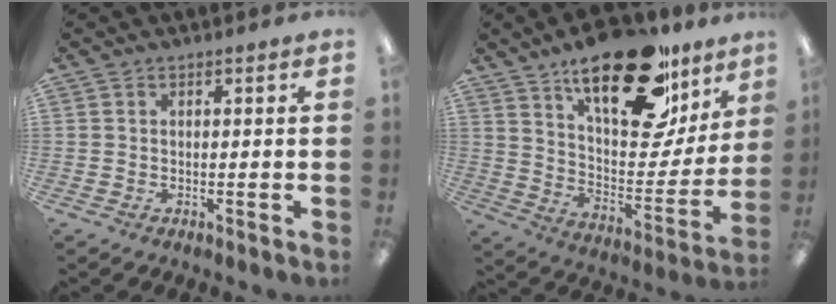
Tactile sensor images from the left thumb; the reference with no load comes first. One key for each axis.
{"total": 26.5, "fx": 18.0, "fy": 10.5, "fz": 16.4, "tx": -0.236, "ty": -0.116, "tz": 0.299}